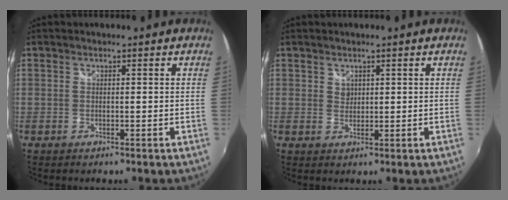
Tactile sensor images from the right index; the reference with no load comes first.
{"total": 1.6, "force": [1.0, 1.2, 0.3], "torque": [0.001, 0.003, 0.017]}